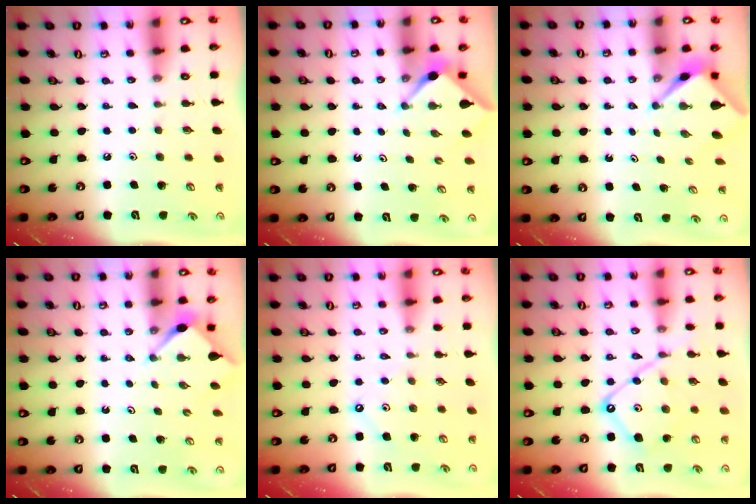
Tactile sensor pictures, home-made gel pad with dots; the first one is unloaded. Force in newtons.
{"total": 2.9, "press": 2.9, "slide": 0.3}
{"total": 2.7, "press": 2.7, "slide": 0.1}
{"total": 2.9, "press": 2.9, "slide": 0.4}
{"total": 2.6, "press": 2.6, "slide": 0.4}
{"total": 13.2, "press": 13.2, "slide": 1.4}